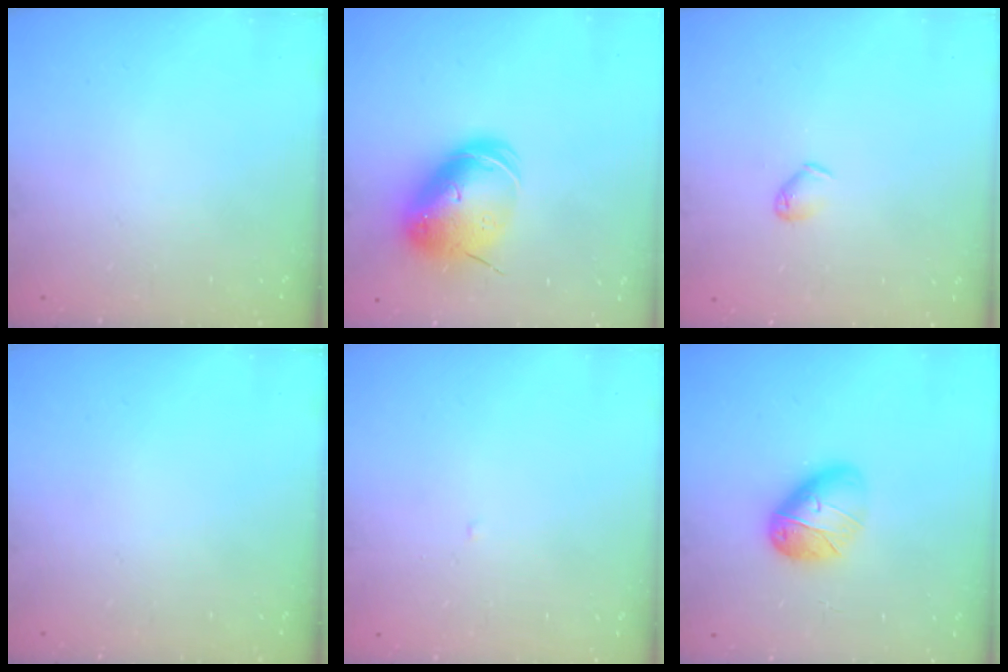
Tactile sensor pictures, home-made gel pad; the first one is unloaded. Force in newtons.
{"total": 12.9, "press": 12.7, "slide": 2.5}
{"total": 4.1, "press": 4.0, "slide": 0.9}
{"total": 0.0}
{"total": 1.8, "press": 1.8, "slide": 0.3}
{"total": 11.5, "press": 11.5, "slide": 0.5}